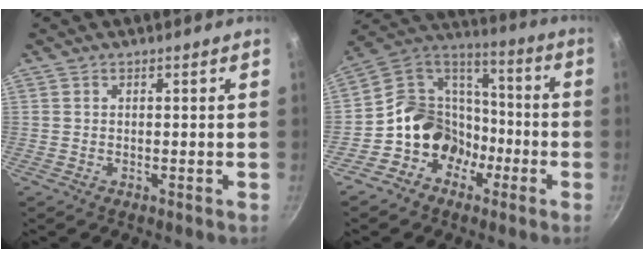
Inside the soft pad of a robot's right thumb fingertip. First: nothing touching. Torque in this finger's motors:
{"motor_torque": [-0.27, 0.51, 0.76, -0.38, 0.06]}